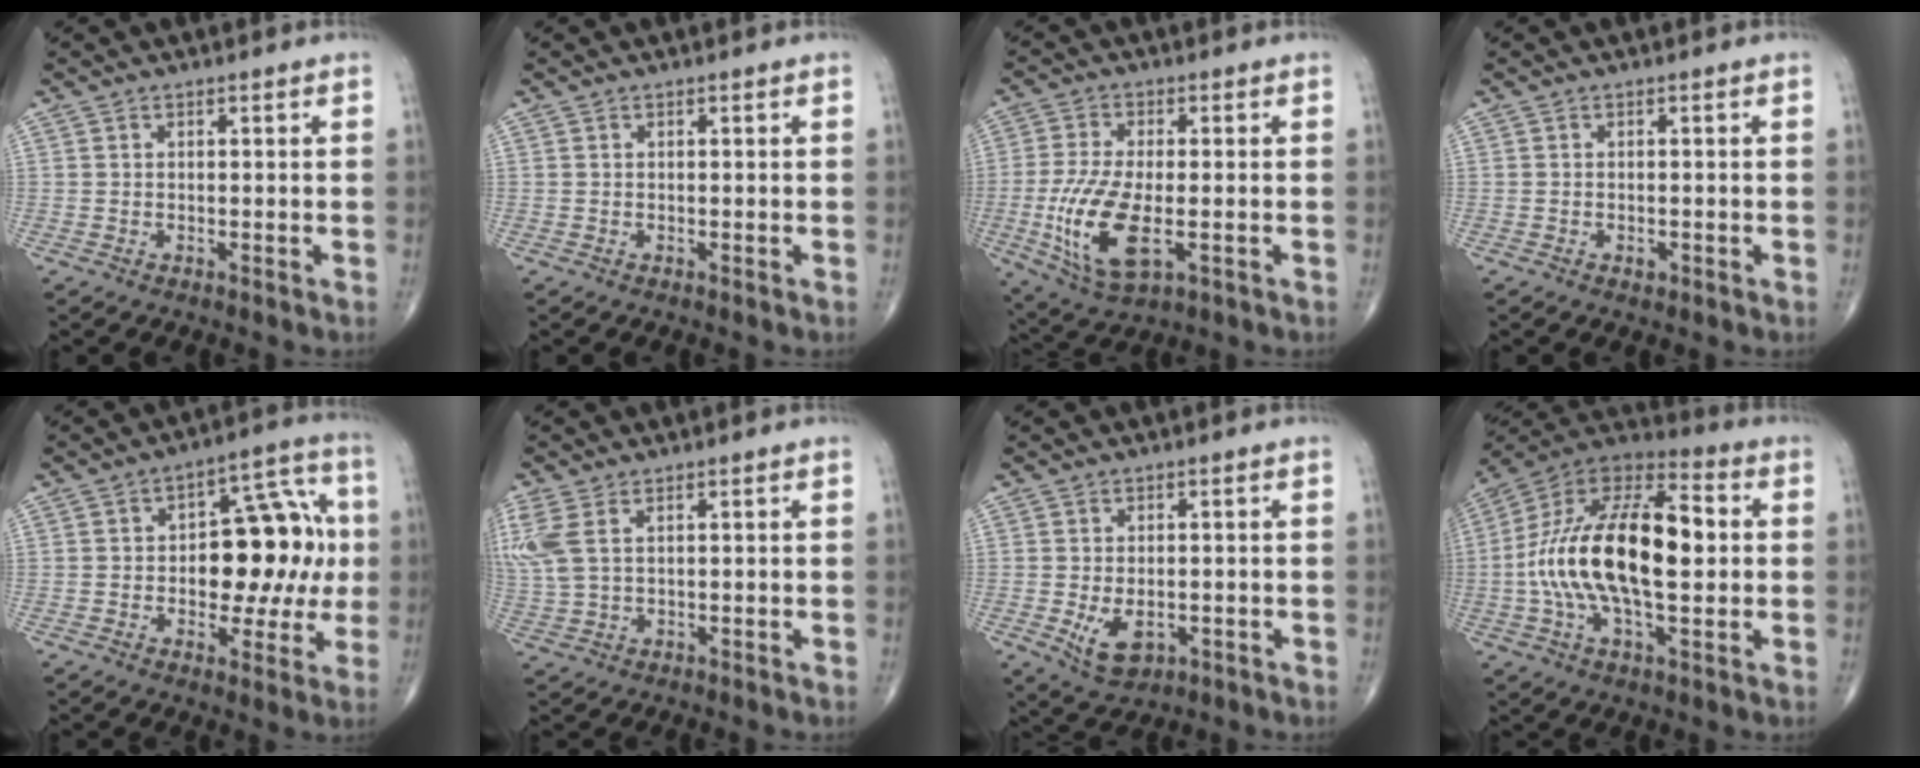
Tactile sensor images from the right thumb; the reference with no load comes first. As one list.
[{"total": 0.0}, {"total": 13.3, "force": [-3.0, 5.7, 11.6], "torque": [-0.243, -0.013, -0.047]}, {"total": 1.0, "force": [-0.5, 0.6, 0.6], "torque": [-0.006, -0.001, -0.007]}, {"total": 16.6, "force": [0.1, 9.3, 13.7], "torque": [-0.134, 0.036, 0.006]}, {"total": 7.4, "force": [2.5, 4.0, 5.8], "torque": [-0.167, 0.010, 0.060]}, {"total": 6.0, "force": [-1.5, 3.7, 4.5], "torque": [-0.069, -0.007, -0.013]}, {"total": 25.4, "force": [0.3, 11.8, 22.5], "torque": [-0.415, 0.025, -0.004]}]